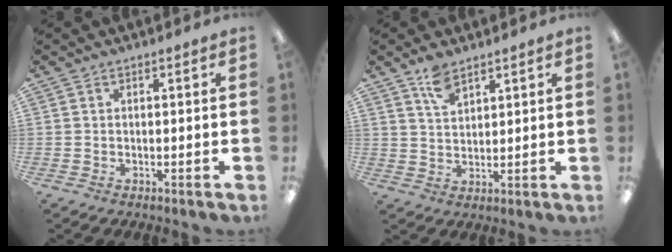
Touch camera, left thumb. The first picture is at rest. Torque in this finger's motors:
{"motor_torque": [0.67, 0.15, 0.51, -0.33, 0.17]}